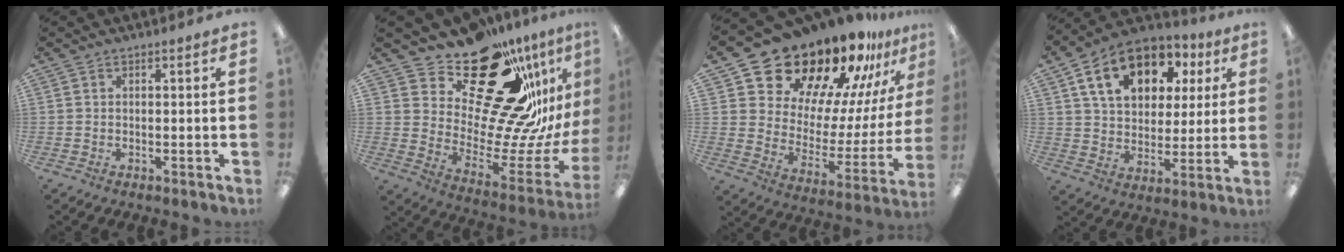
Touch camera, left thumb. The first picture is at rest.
{"total": 28.1, "force": [19.6, 12.4, 15.8], "torque": [-0.199, -0.156, 0.355]}
{"total": 23.2, "force": [20.4, 9.4, 5.8], "torque": [-0.108, -0.168, 0.371]}
{"total": 15.9, "force": [8.3, 10.7, 8.3], "torque": [-0.143, -0.021, 0.152]}